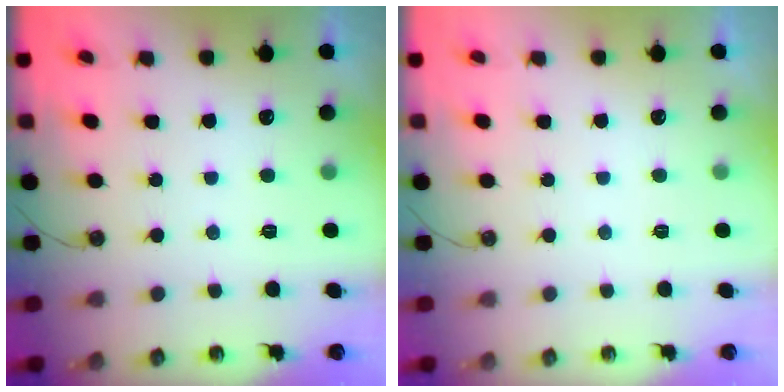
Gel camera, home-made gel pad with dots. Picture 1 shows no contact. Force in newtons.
{"total": 0.0}